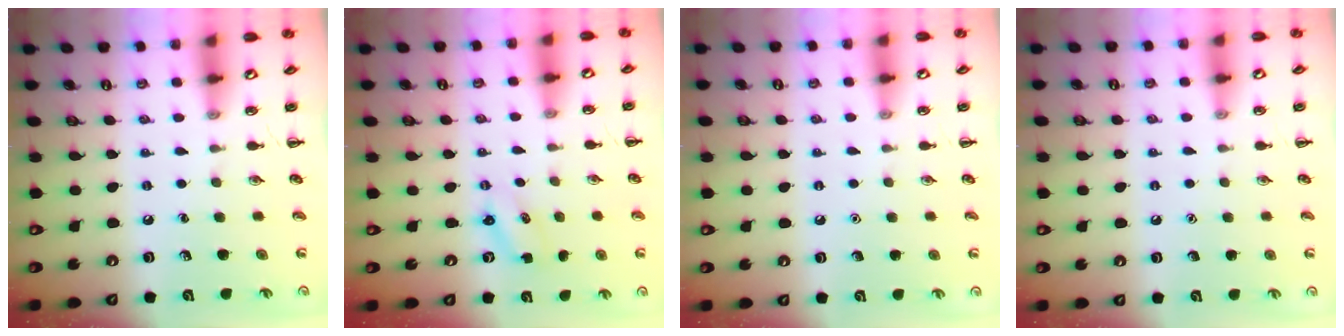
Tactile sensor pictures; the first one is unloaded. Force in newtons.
{"total": 2.4, "press": 2.4, "slide": 0.6}
{"total": 1.6, "press": 1.5, "slide": 0.1}
{"total": 1.6, "press": 1.5, "slide": 0.1}